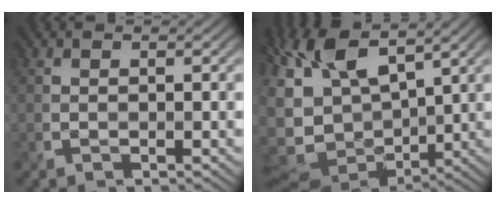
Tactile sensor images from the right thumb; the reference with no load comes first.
{"total": 12.5, "force": [2.5, 6.5, 10.5], "torque": [-0.249, -0.003, 0.054]}